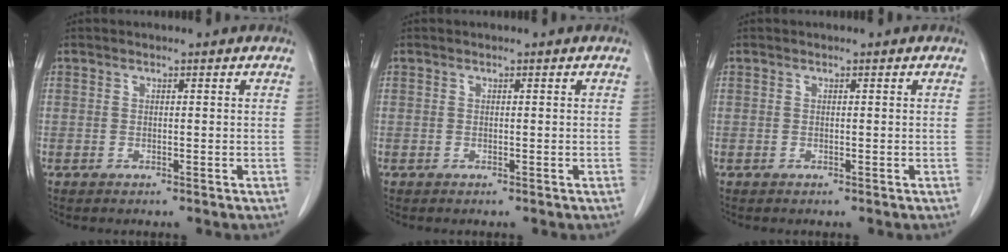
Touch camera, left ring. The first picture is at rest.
{"total": 0.0}
{"total": 0.0}